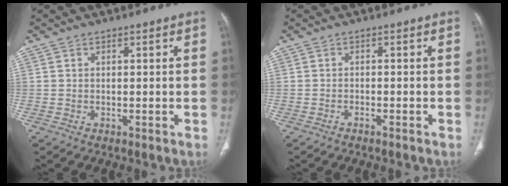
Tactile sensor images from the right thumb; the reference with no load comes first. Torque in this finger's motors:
{"motor_torque": [-0.24, -0.01, -0.45, 0.26, -0.03]}